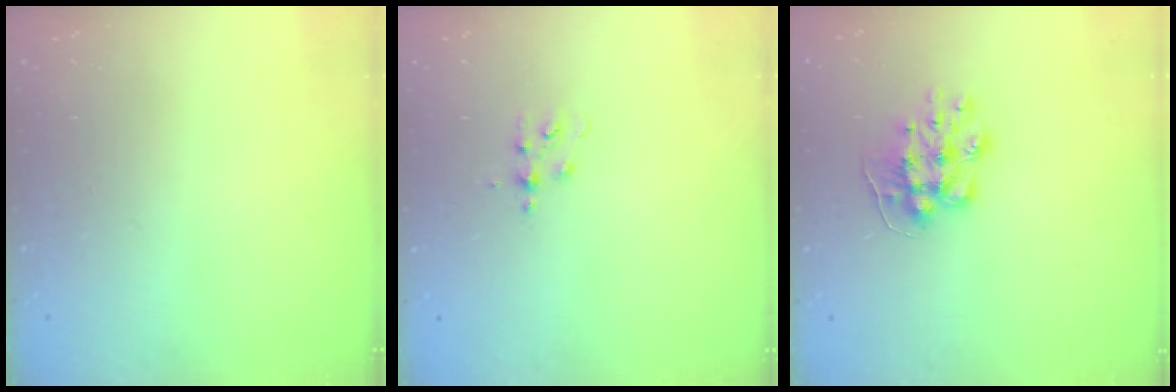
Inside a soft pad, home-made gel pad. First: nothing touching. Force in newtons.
{"total": 4.8, "press": 4.8, "slide": 0.6}
{"total": 9.9, "press": 9.9, "slide": 0.4}